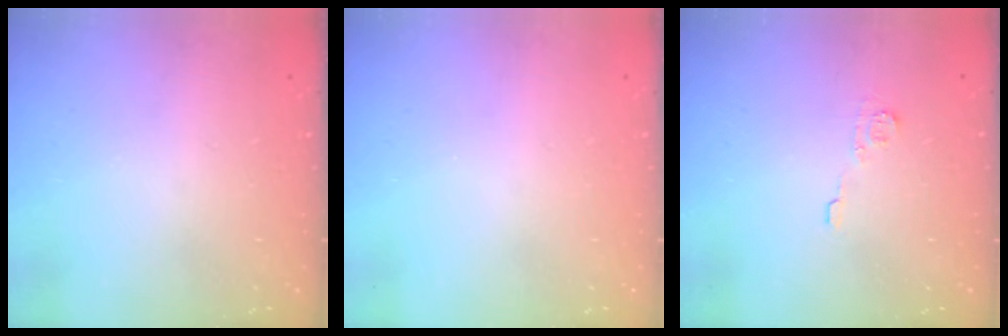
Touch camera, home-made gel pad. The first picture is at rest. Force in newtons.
{"total": 0.0}
{"total": 4.9, "press": 4.9, "slide": 0.2}